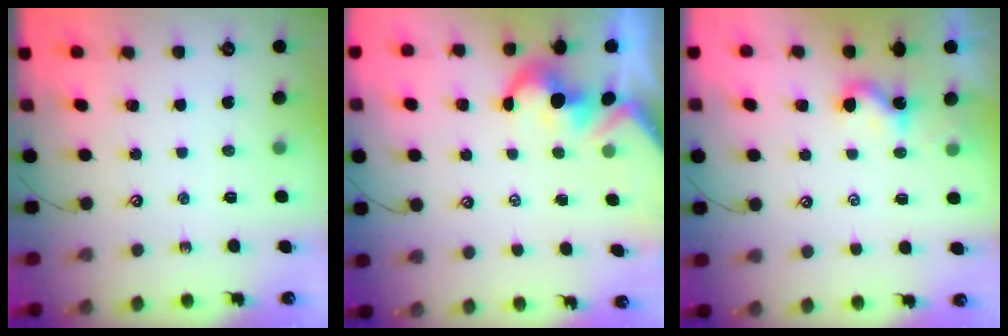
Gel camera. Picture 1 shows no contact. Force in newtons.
{"total": 1.7, "press": 1.5, "slide": 0.8}
{"total": 0.6, "press": 0.4, "slide": 0.5}